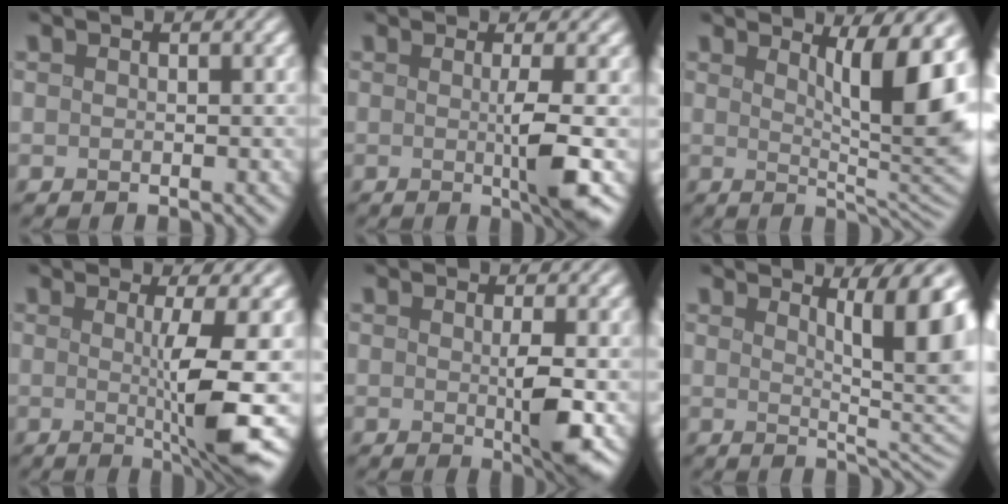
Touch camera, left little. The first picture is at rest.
{"total": 4.0, "force": [-0.3, 0.4, 4.0], "torque": [-0.063, -0.006, -0.004]}
{"total": 9.5, "force": [3.0, 2.2, 8.7], "torque": [-0.110, 0.000, 0.051]}
{"total": 7.2, "force": [-0.5, 0.6, 7.1], "torque": [-0.117, -0.008, 0.000]}
{"total": 3.1, "force": [0.0, 0.4, 3.1], "torque": [-0.051, -0.007, 0.002]}
{"total": 9.2, "force": [3.1, 2.4, 8.3], "torque": [-0.083, 0.005, 0.042]}